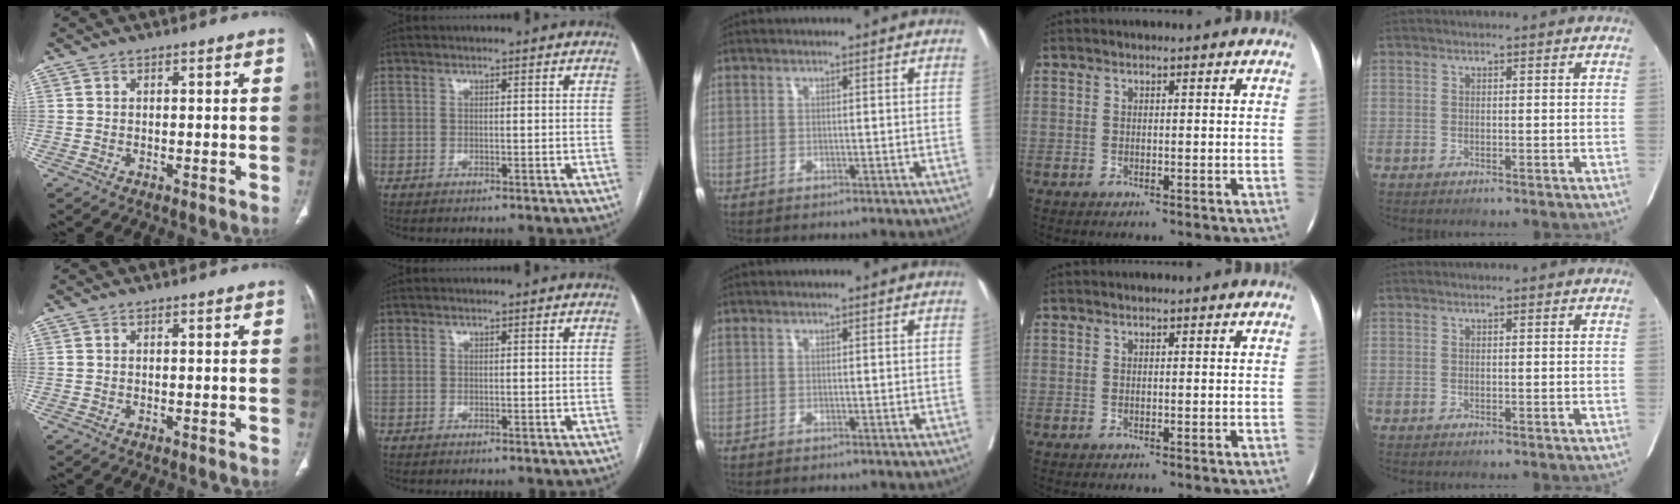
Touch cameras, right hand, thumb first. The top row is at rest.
{}